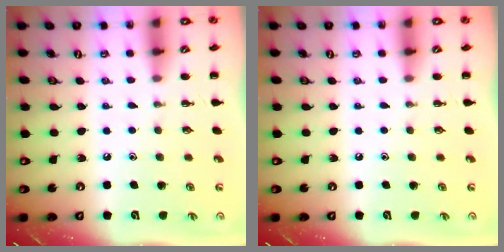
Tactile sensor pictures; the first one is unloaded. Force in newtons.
{"total": 0.0}